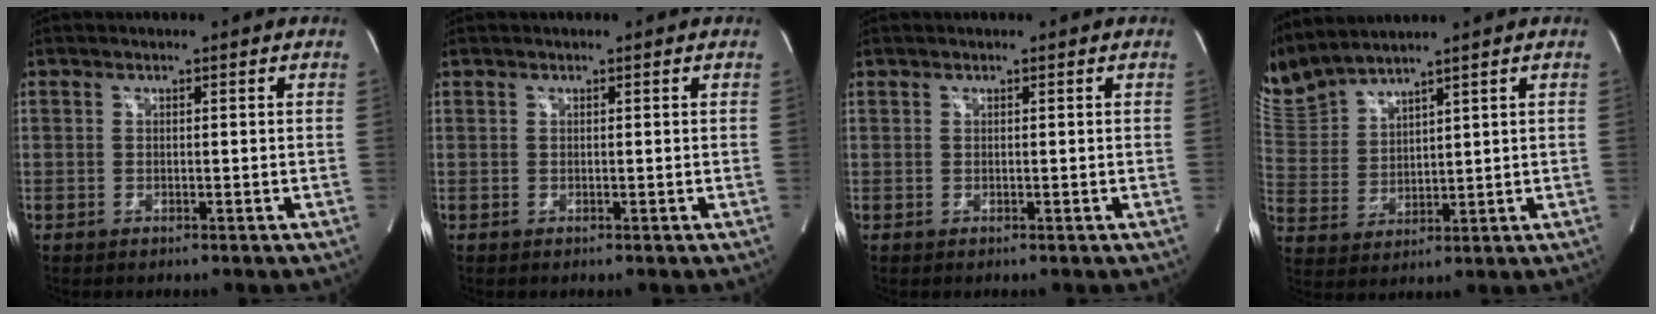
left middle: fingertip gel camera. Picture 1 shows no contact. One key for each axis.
{"total": 0.0}
{"total": 0.0}
{"total": 9.3, "fx": 9.0, "fy": 0.2, "fz": 2.2, "tx": -0.076, "ty": 0.011, "tz": 0.203}